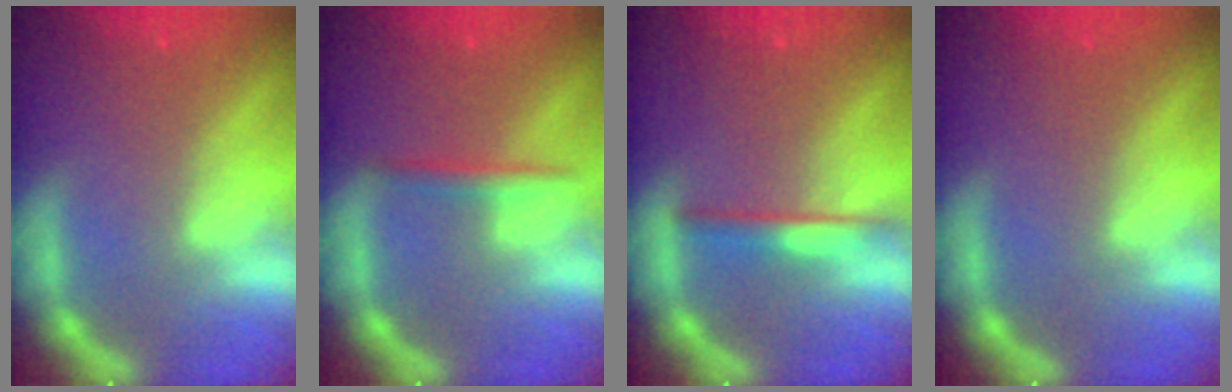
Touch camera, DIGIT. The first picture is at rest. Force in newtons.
{"total": 1.9}
{"total": 2.4}
{"total": 0.0}